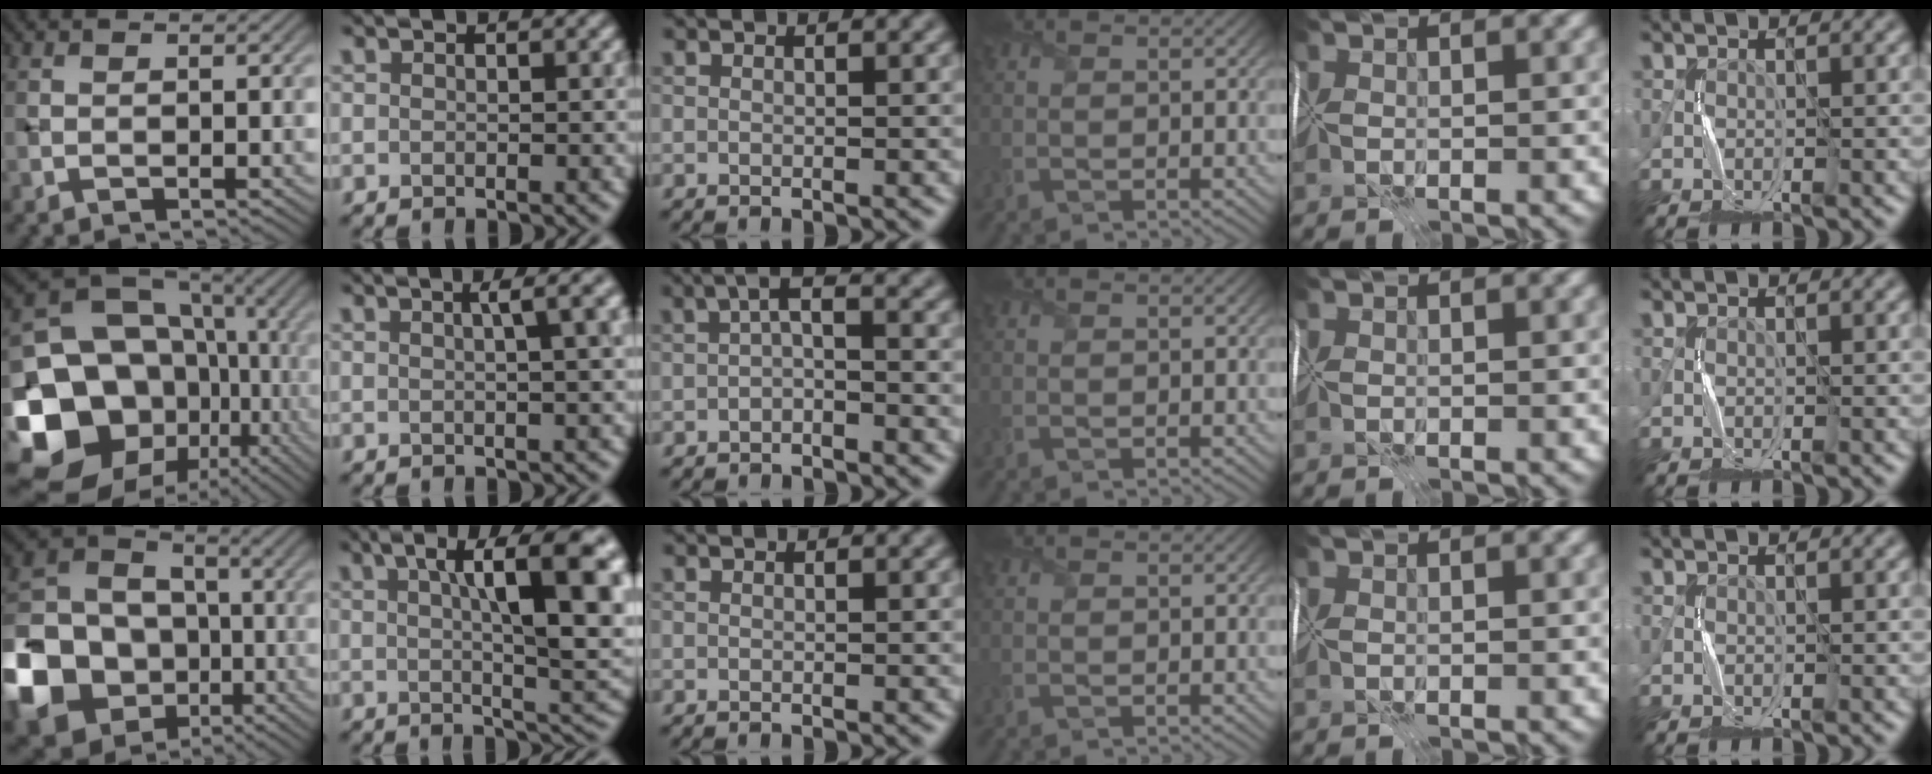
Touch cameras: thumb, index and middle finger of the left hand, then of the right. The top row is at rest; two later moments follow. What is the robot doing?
{"motion": "fold", "object": "wrapping paper"}